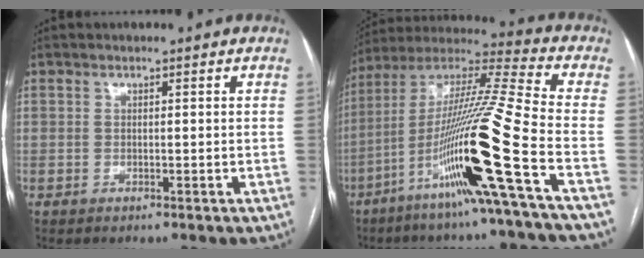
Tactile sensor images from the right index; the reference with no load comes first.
{"total": 21.3, "force": [-8.5, -2.0, 19.4], "torque": [-0.378, -0.026, -0.167]}